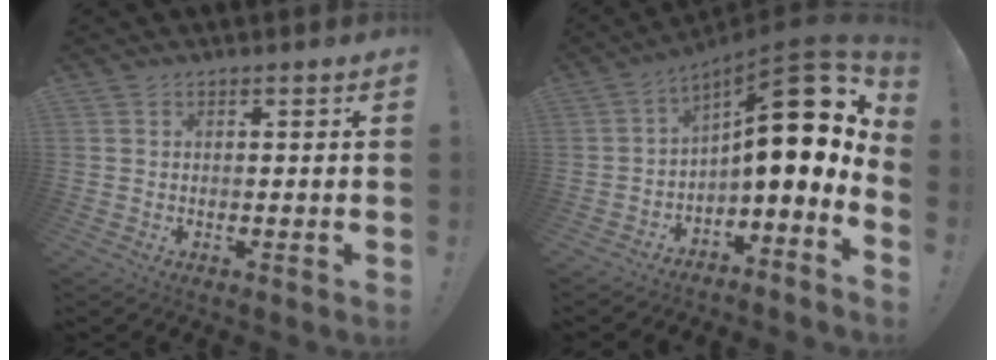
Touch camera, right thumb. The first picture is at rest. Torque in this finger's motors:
{"motor_torque": [2.46, 2.55, 1.51, -1.26, 0.10]}